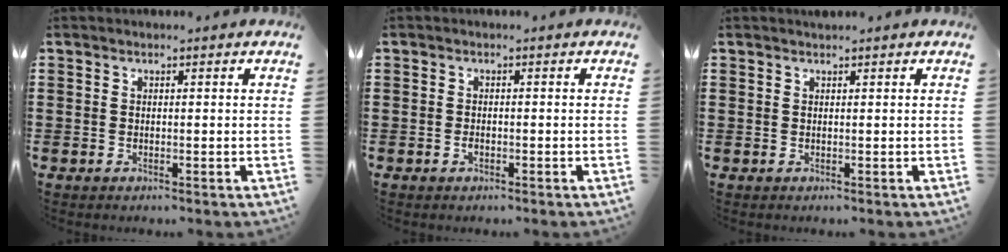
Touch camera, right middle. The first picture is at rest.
{"total": 0.9, "force": [-0.5, 0.4, 0.7], "torque": [-0.015, -0.004, -0.008]}
{"total": 0.0}